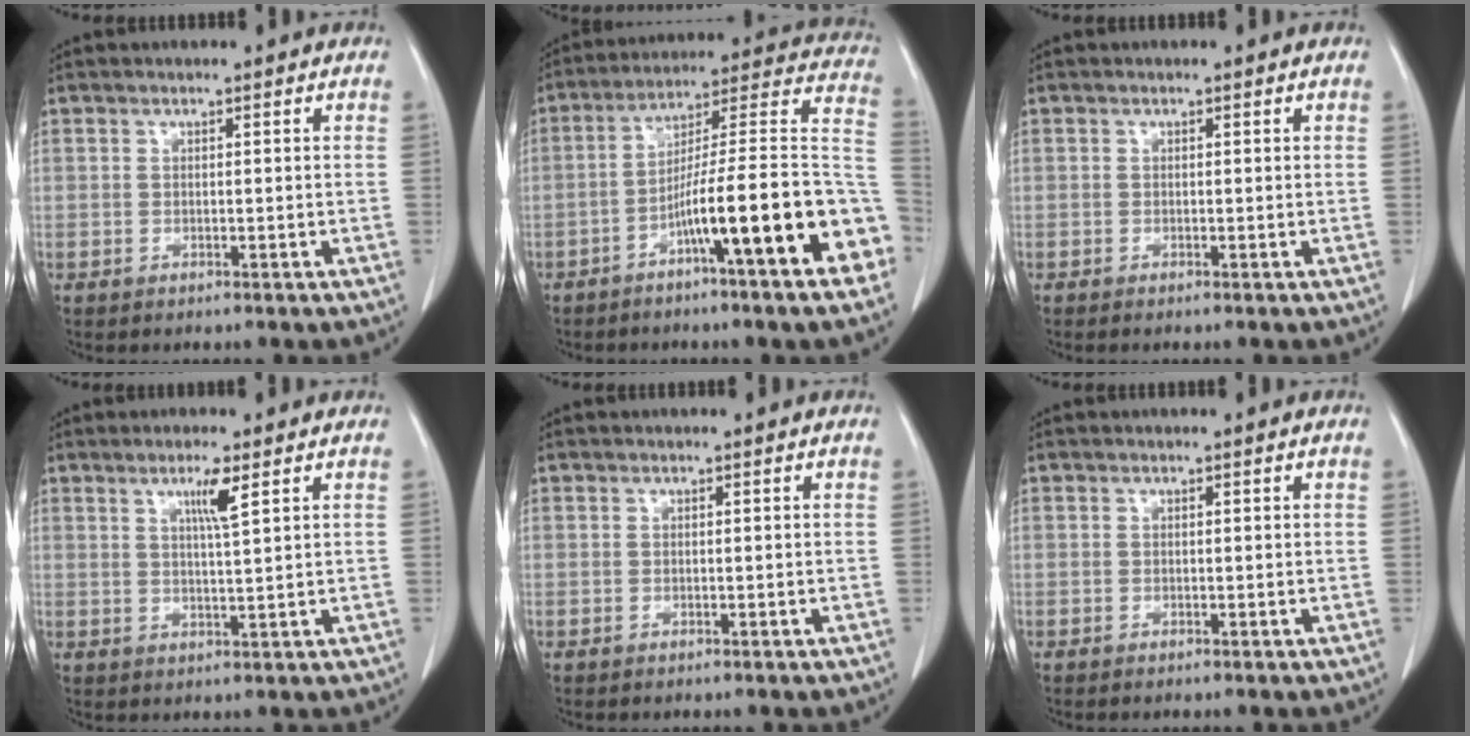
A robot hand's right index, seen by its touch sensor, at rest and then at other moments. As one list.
[{"total": 20.0, "force": [-7.9, 1.1, 18.4], "torque": [-0.206, 0.028, -0.121]}, {"total": 0.0}, {"total": 4.0, "force": [2.0, -0.2, 3.4], "torque": [-0.063, -0.005, 0.037]}, {"total": 0.0}, {"total": 0.0}]